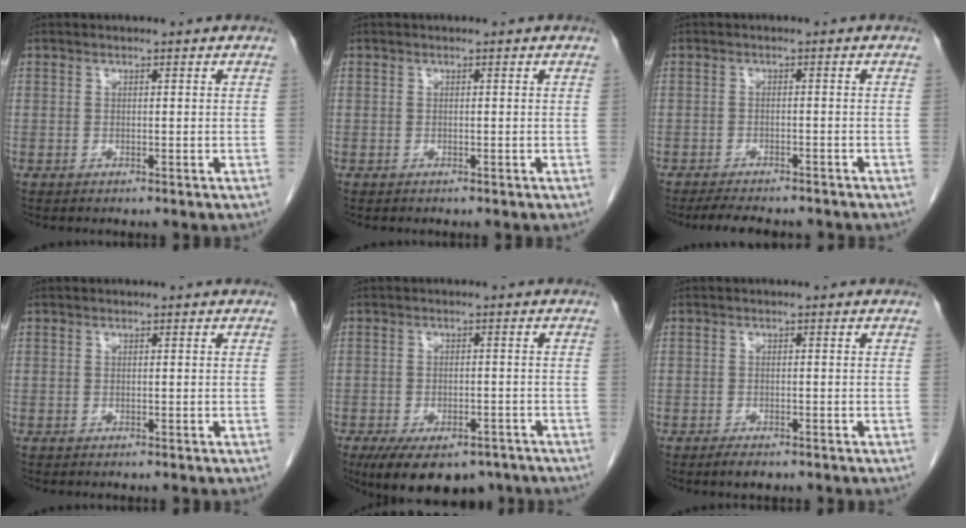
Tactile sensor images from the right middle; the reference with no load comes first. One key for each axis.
{"total": 0.0}
{"total": 8.3, "fx": -7.3, "fy": 2.0, "fz": 3.3, "tx": -0.049, "ty": -0.006, "tz": -0.101}
{"total": 0.0}
{"total": 11.5, "fx": -8.3, "fy": 5.4, "fz": 6.0, "tx": -0.097, "ty": -0.007, "tz": -0.119}
{"total": 2.0, "fx": -1.5, "fy": 0.7, "fz": 1.2, "tx": -0.024, "ty": -0.003, "tz": -0.020}